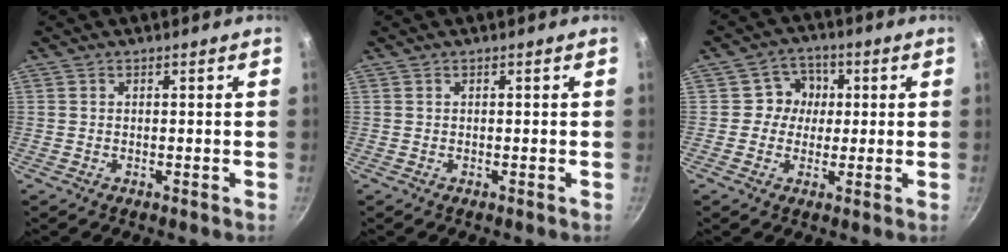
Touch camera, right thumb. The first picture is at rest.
{"total": 0.0}
{"total": 6.0, "force": [0.4, 5.6, 2.1], "torque": [0.009, 0.013, -0.004]}